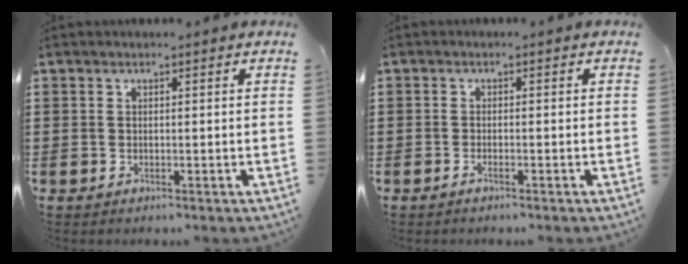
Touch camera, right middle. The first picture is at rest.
{"total": 0.8, "force": [-0.5, 0.1, 0.6], "torque": [-0.012, -0.003, -0.009]}